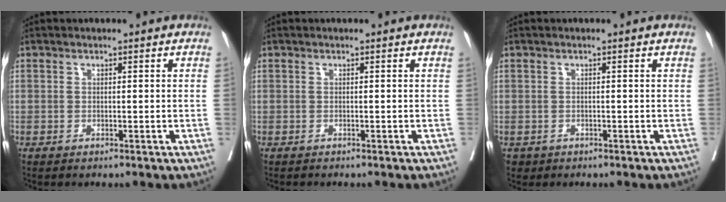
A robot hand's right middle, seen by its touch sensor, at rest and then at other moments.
{"total": 0.7, "force": [-0.7, 0.1, 0.0], "torque": [-0.012, -0.003, -0.013]}
{"total": 1.4, "force": [-0.9, 1.2, 0.0], "torque": [-0.007, 0.003, -0.011]}